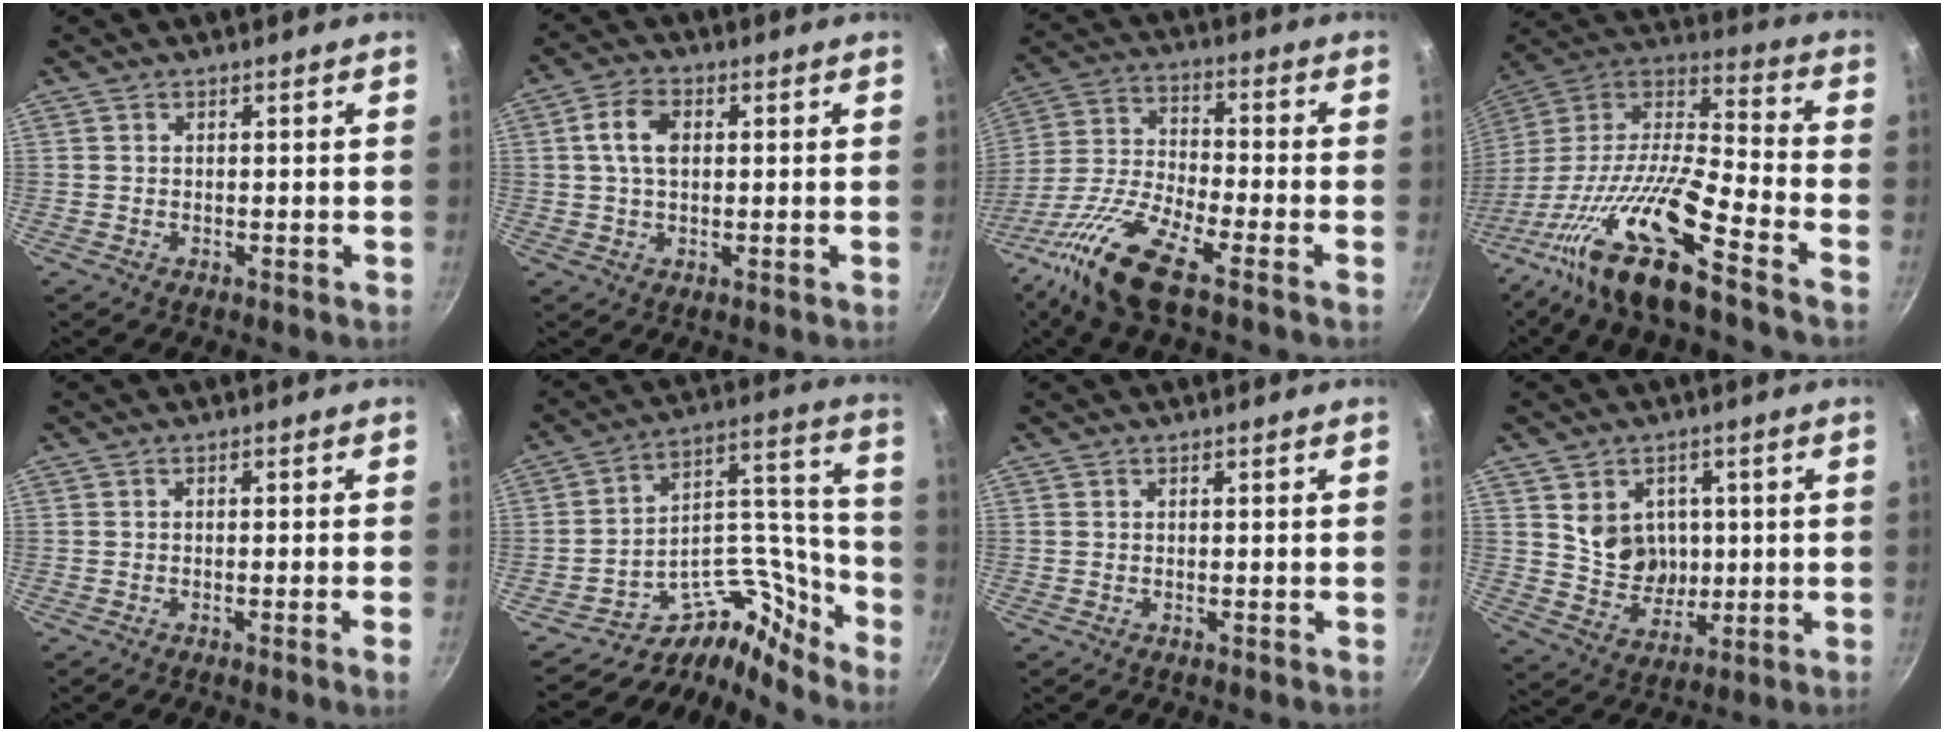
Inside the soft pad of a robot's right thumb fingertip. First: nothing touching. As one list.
[{"total": 6.1, "force": [1.1, 4.1, 4.5], "torque": [-0.076, 0.008, 0.016]}, {"total": 15.3, "force": [-9.1, 3.8, 11.7], "torque": [-0.229, 0.039, -0.193]}, {"total": 21.6, "force": [-13.0, 4.3, 16.7], "torque": [-0.286, 0.071, -0.262]}, {"total": 2.0, "force": [-0.8, -0.4, 1.8], "torque": [-0.035, 0.003, -0.012]}, {"total": 15.0, "force": [-12.7, 7.0, 4.1], "torque": [0.014, 0.154, -0.220]}, {"total": 0.0}, {"total": 9.4, "force": [1.8, 8.1, 4.3], "torque": [-0.040, -0.015, 0.043]}]